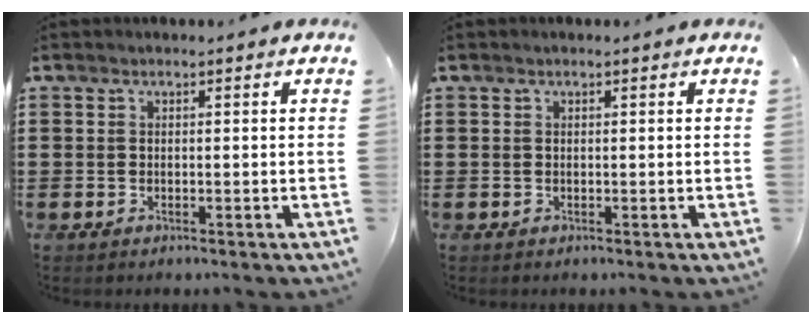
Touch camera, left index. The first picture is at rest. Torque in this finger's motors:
{"motor_torque": [-0.03, 0.17, -0.30, 0.00]}